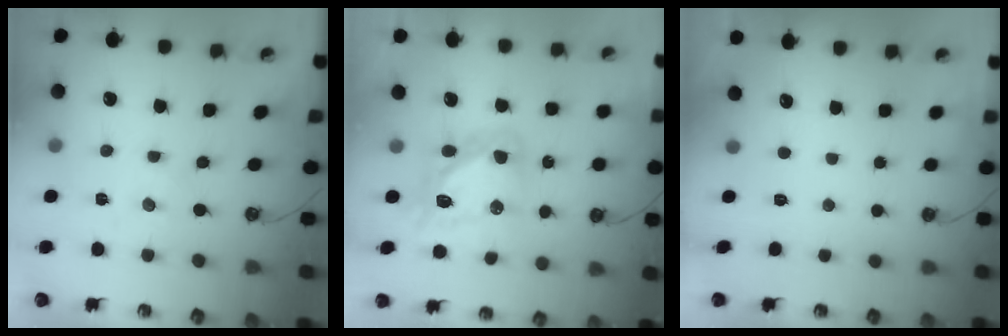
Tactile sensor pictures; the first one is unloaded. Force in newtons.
{"total": 15.2, "press": 15.1, "slide": 1.6}
{"total": 0.0}